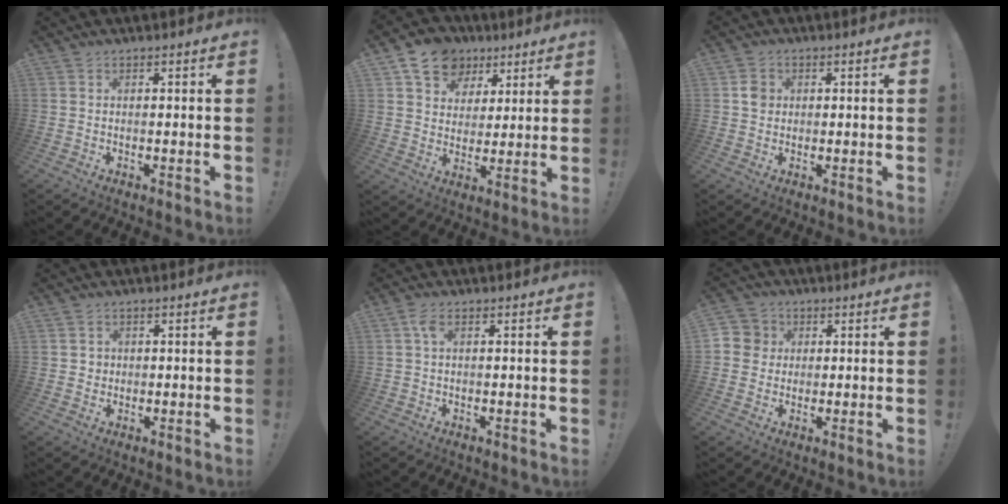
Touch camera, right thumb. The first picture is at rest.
{"total": 11.8, "force": [6.4, 9.1, 3.9], "torque": [-0.055, -0.039, 0.126]}
{"total": 3.2, "force": [0.4, 3.0, 1.2], "torque": [-0.006, -0.001, 0.004]}
{"total": 2.0, "force": [0.4, 2.0, 0.4], "torque": [-0.001, -0.001, 0.006]}
{"total": 2.9, "force": [0.7, 1.2, 2.6], "torque": [-0.048, 0.003, 0.010]}
{"total": 5.6, "force": [0.6, 5.4, 1.3], "torque": [-0.019, 0.001, 0.013]}